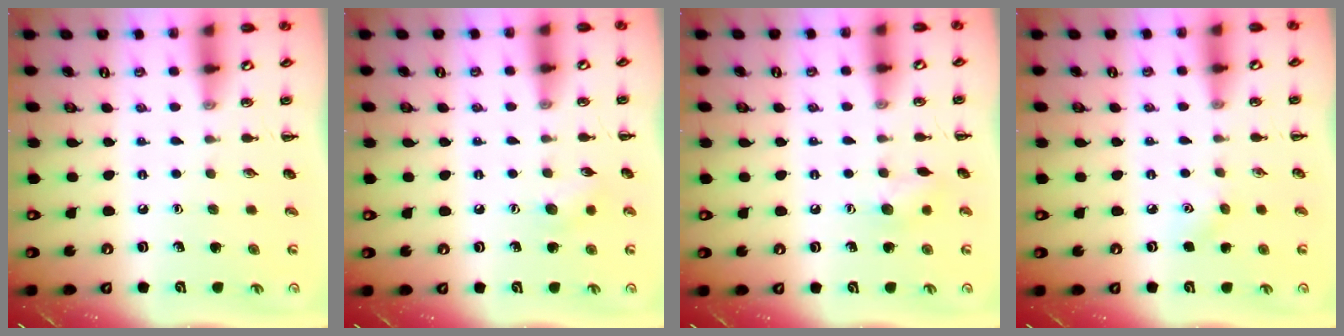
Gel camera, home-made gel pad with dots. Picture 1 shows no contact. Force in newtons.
{"total": 5.9, "press": 5.7, "slide": 1.5}
{"total": 6.2, "press": 6.1, "slide": 0.9}
{"total": 3.9, "press": 3.8, "slide": 0.9}